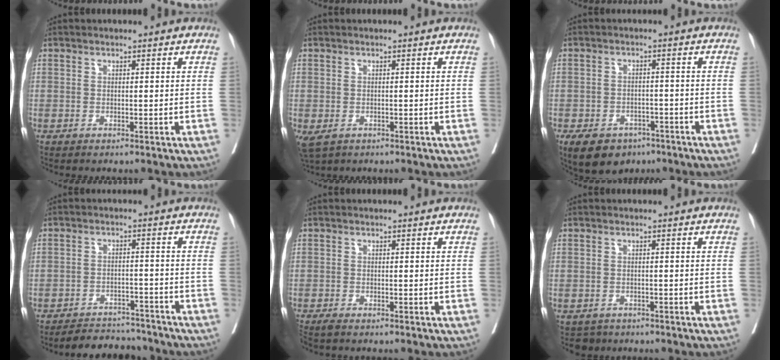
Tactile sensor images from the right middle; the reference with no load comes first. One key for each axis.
{"total": 3.3, "fx": -1.5, "fy": 2.2, "fz": 1.9, "tx": -0.039, "ty": -0.009, "tz": -0.017}
{"total": 8.6, "fx": -5.7, "fy": 5.3, "fz": 3.7, "tx": -0.064, "ty": 0.000, "tz": -0.084}
{"total": 7.3, "fx": -6.9, "fy": 2.2, "fz": 0.5, "tx": 0.006, "ty": 0.008, "tz": -0.100}
{"total": 1.1, "fx": -1.0, "fy": 0.0, "fz": 0.4, "tx": -0.015, "ty": -0.005, "tz": -0.020}
{"total": 2.1, "fx": -1.6, "fy": 1.4, "fz": -0.1, "tx": -0.001, "ty": 0.002, "tz": -0.026}